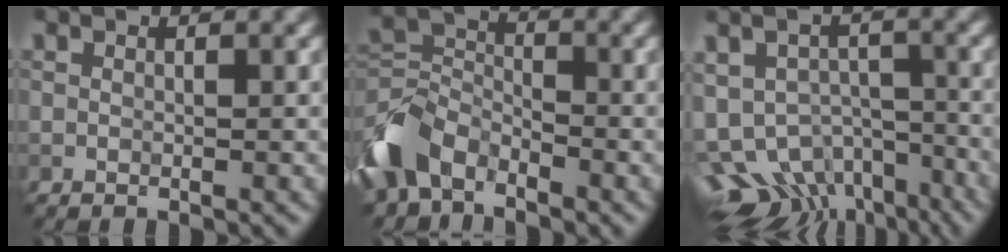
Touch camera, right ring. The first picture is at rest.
{"total": 7.2, "force": [-4.2, 4.6, 3.6], "torque": [-0.079, -0.003, -0.100]}
{"total": 9.7, "force": [-6.0, 5.6, 5.2], "torque": [-0.087, -0.012, -0.080]}